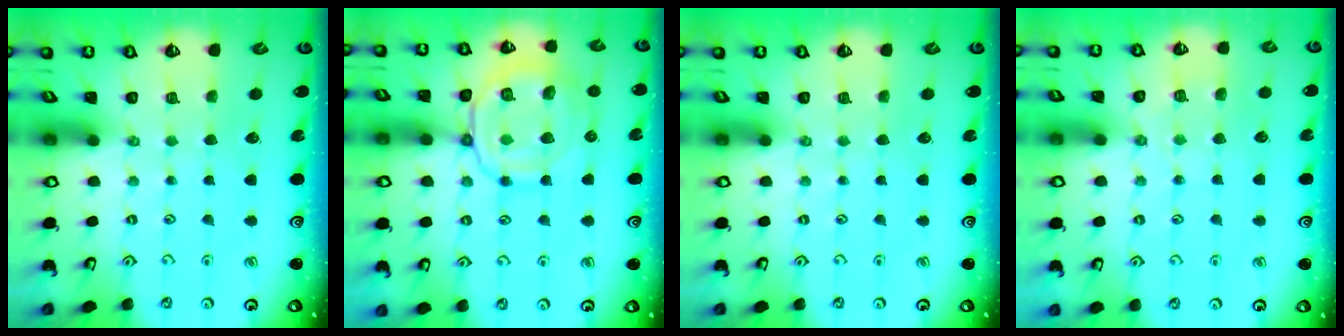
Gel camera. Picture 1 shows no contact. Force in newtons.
{"total": 15.7, "press": 15.7, "slide": 1.4}
{"total": 0.0}
{"total": 4.2, "press": 4.2, "slide": 0.6}